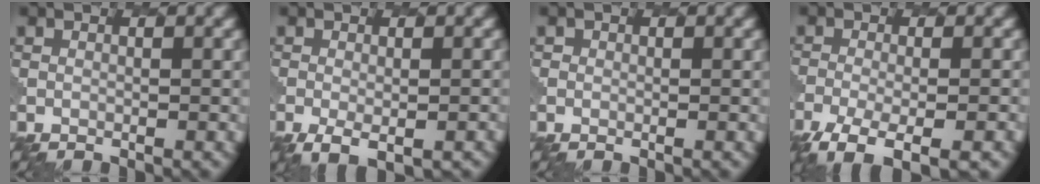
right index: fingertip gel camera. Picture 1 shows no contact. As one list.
[{"total": 3.1, "force": [-1.4, 1.2, 2.5], "torque": [-0.044, -0.007, -0.018]}, {"total": 0.5, "force": [-0.1, 0.5, 0.1], "torque": [0.000, -0.001, -0.001]}, {"total": 6.7, "force": [-4.4, 1.9, 4.7], "torque": [-0.084, -0.013, -0.077]}]